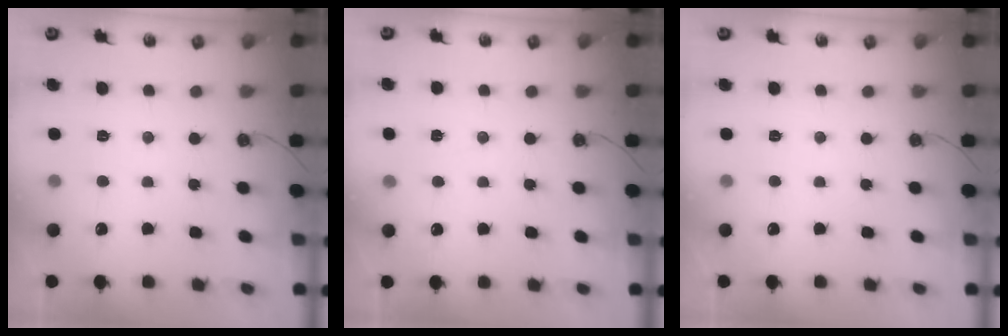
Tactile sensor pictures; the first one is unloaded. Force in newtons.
{"total": 3.3, "press": 2.7, "slide": 1.9}
{"total": 0.0}